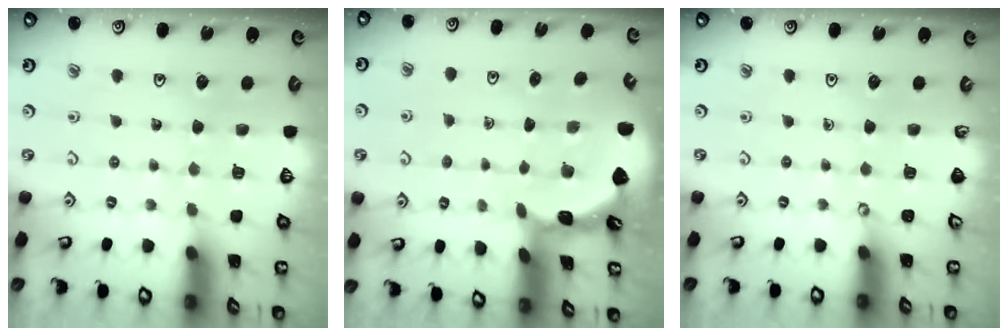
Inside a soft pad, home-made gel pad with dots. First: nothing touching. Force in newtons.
{"total": 1.8, "press": 1.8, "slide": 0.1}
{"total": 0.0}